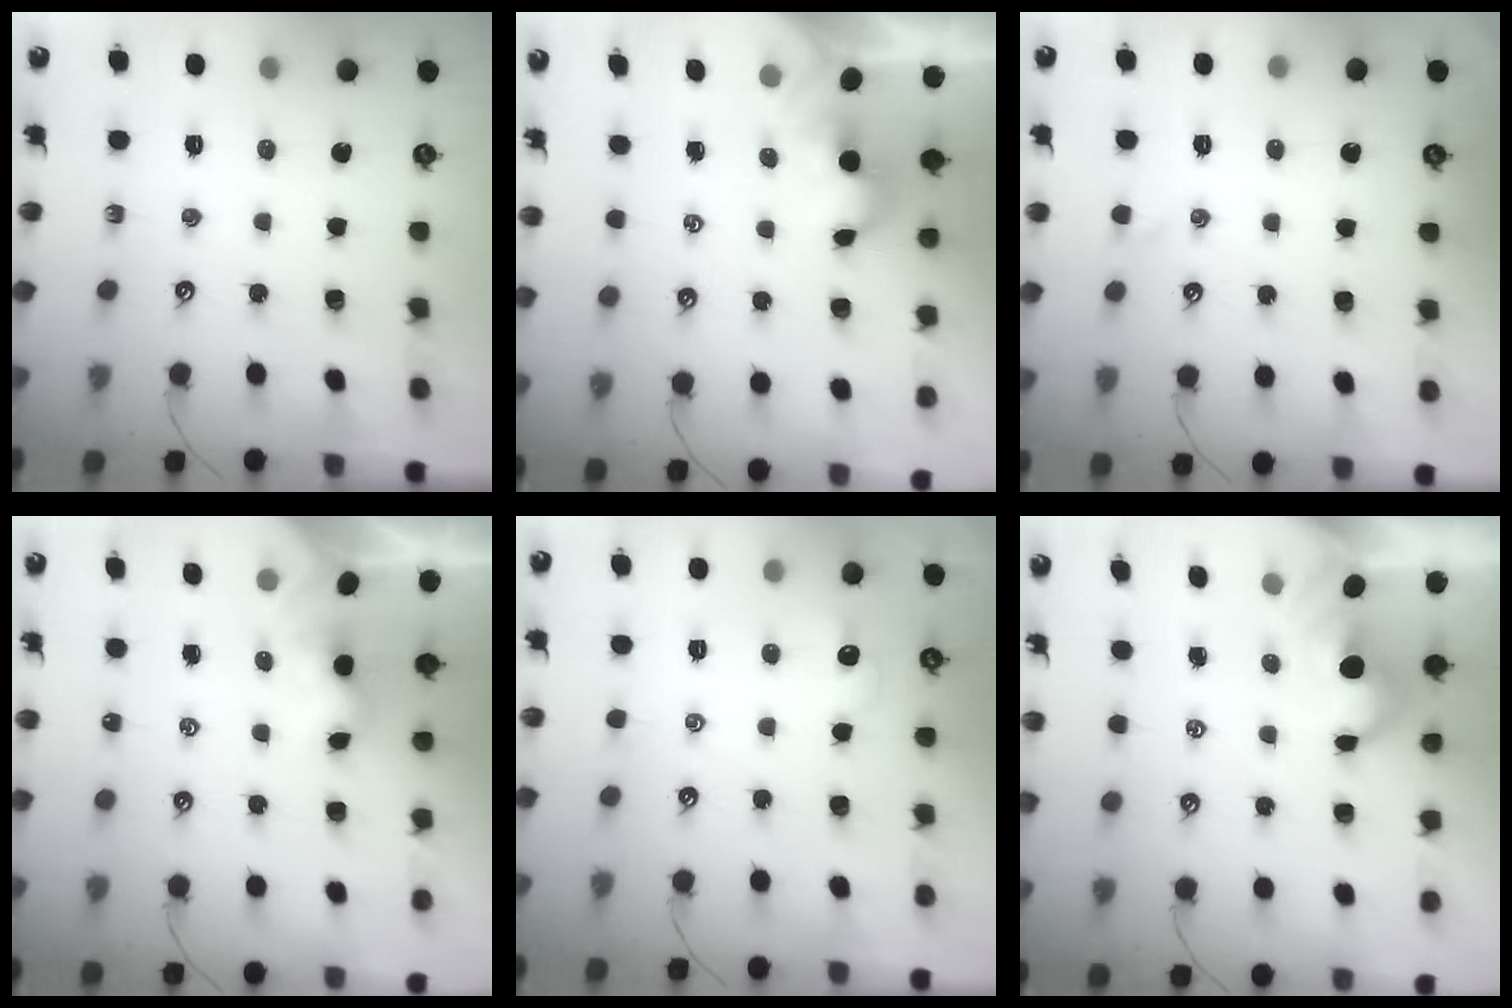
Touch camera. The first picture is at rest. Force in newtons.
{"total": 1.0, "press": 0.9, "slide": 0.5}
{"total": 0.5, "press": 0.4, "slide": 0.3}
{"total": 0.0}
{"total": 1.0, "press": 0.9, "slide": 0.6}
{"total": 2.4, "press": 2.1, "slide": 1.1}